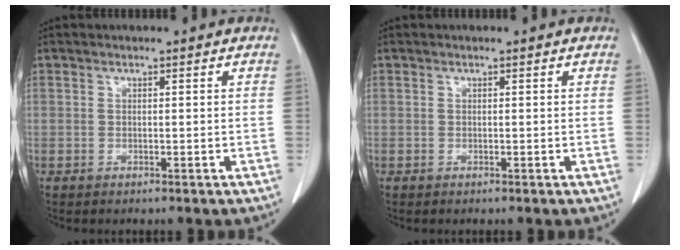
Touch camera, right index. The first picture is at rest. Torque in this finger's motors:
{"motor_torque": [0.00, 0.00, 0.00, 0.00]}